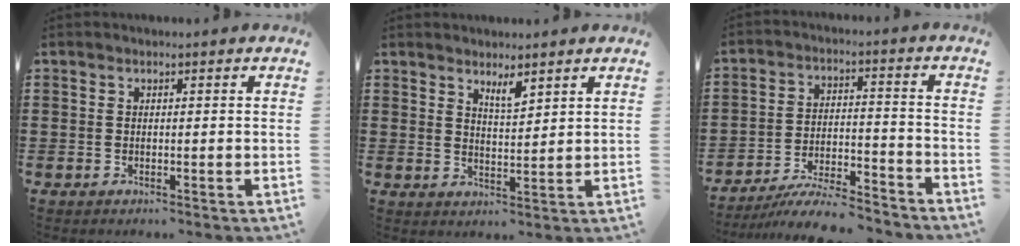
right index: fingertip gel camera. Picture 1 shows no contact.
{"total": 3.0, "force": [2.5, 0.7, 1.6], "torque": [-0.028, -0.002, 0.044]}
{"total": 7.6, "force": [-7.2, 0.8, 2.4], "torque": [-0.043, 0.012, -0.138]}